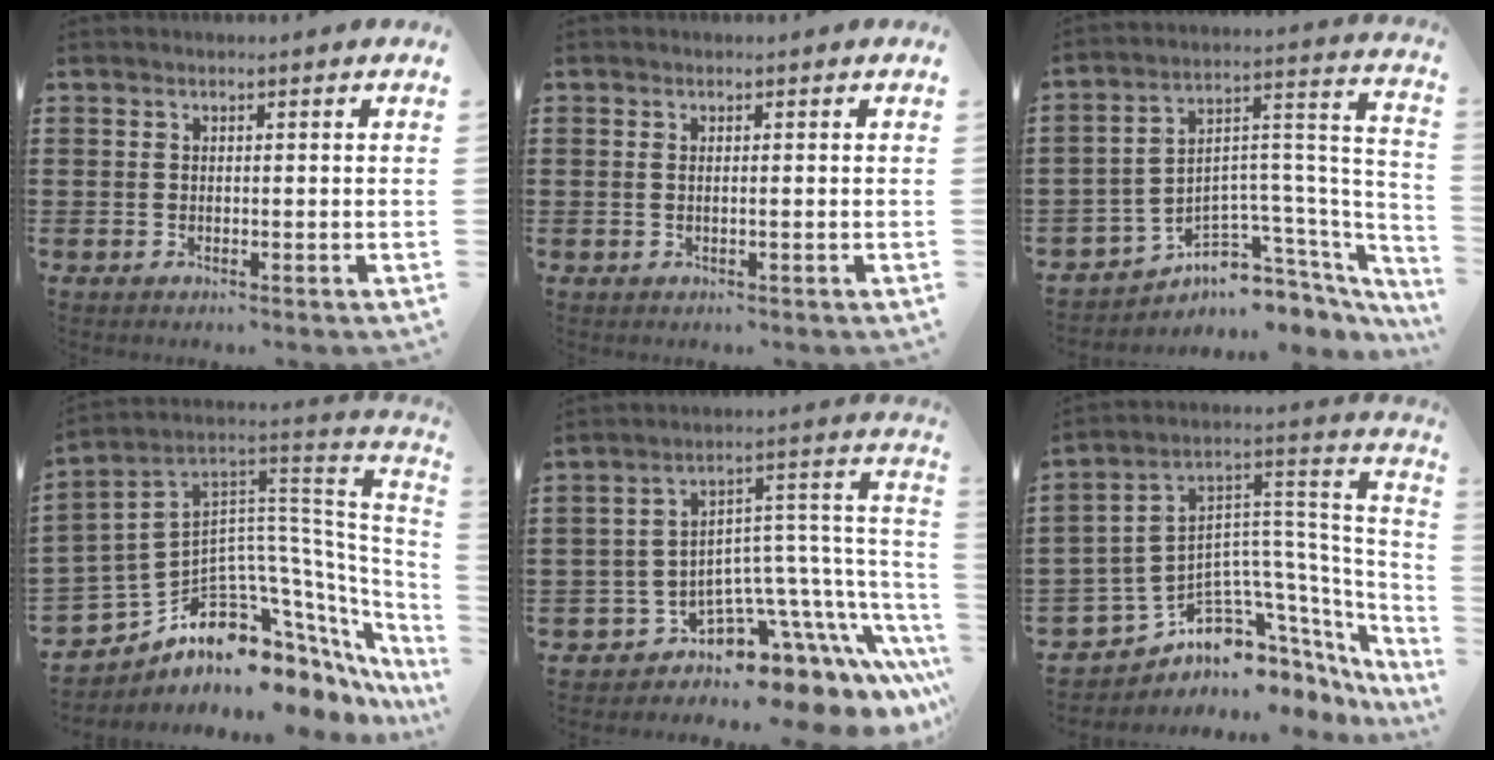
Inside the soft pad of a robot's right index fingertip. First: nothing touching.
{"total": 0.6, "force": [0.0, -0.1, 0.6], "torque": [-0.010, -0.003, 0.000]}
{"total": 3.7, "force": [-2.6, 2.4, 0.8], "torque": [-0.030, -0.027, -0.051]}
{"total": 10.3, "force": [-6.5, 4.8, 6.4], "torque": [-0.155, -0.037, -0.128]}
{"total": 6.6, "force": [-3.8, 4.5, 3.0], "torque": [-0.065, -0.030, -0.063]}
{"total": 6.2, "force": [-3.7, 4.2, 2.7], "torque": [-0.063, -0.033, -0.064]}